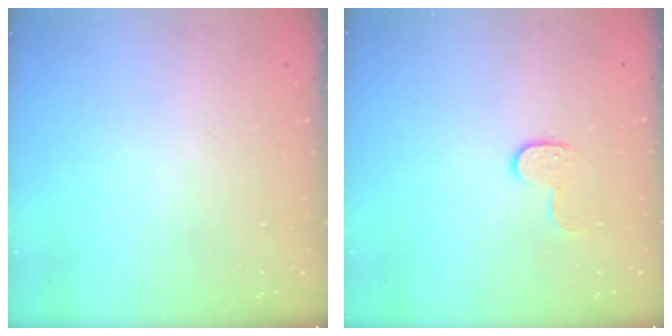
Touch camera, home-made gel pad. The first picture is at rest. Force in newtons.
{"total": 6.1, "press": 6.1, "slide": 0.2}